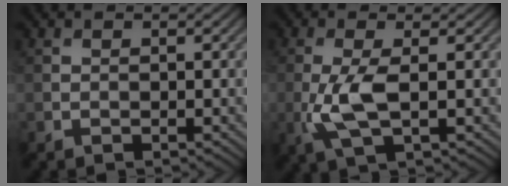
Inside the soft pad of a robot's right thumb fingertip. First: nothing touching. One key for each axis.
{"total": 5.1, "fx": -0.5, "fy": 1.5, "fz": 4.8, "tx": -0.117, "ty": -0.003, "tz": -0.014}